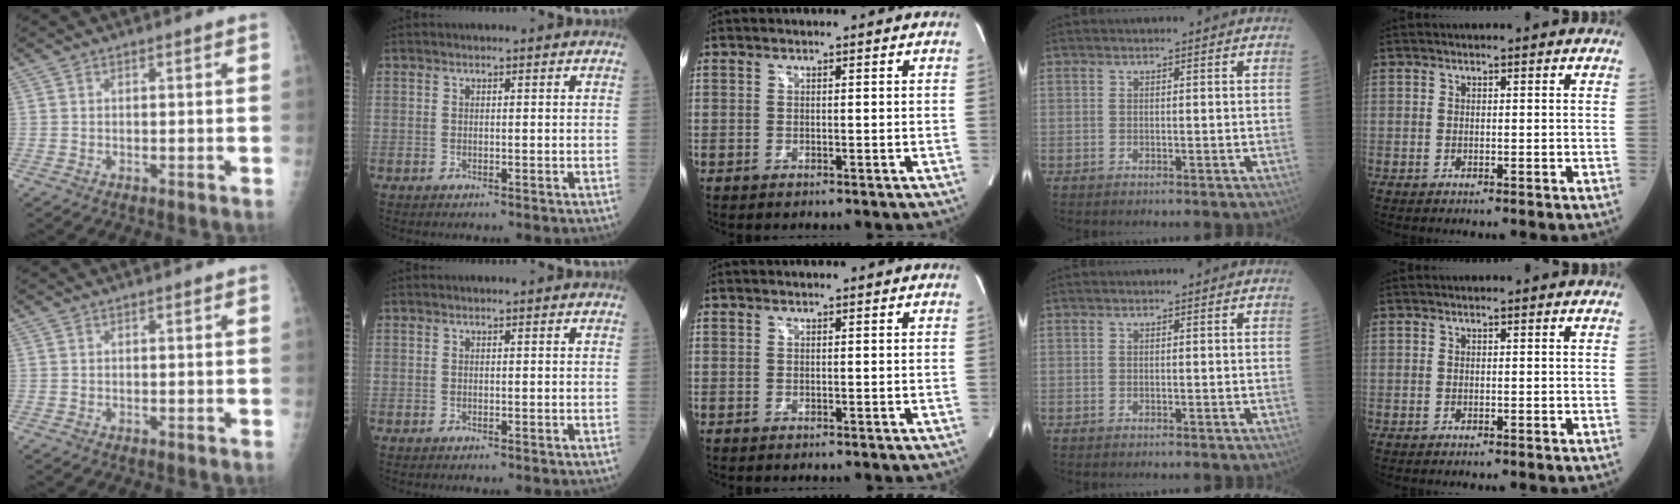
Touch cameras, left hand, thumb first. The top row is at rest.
{}